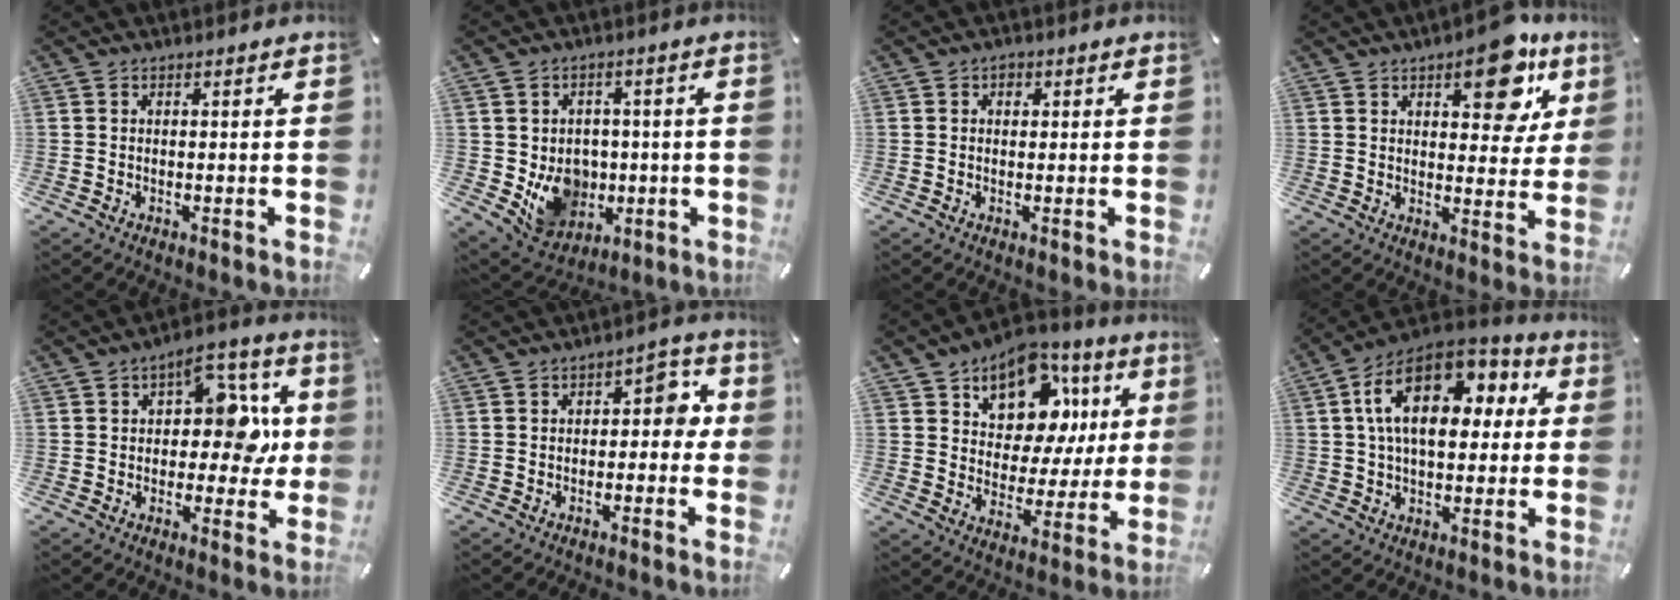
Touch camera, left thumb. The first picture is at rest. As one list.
[{"total": 10.6, "force": [-1.2, 9.8, 4.0], "torque": [-0.069, -0.005, -0.008]}, {"total": 1.3, "force": [0.3, 1.1, 0.6], "torque": [-0.006, 0.004, 0.002]}, {"total": 13.7, "force": [7.1, 6.8, 9.5], "torque": [-0.101, -0.036, 0.112]}, {"total": 12.9, "force": [2.2, 8.2, 9.8], "torque": [-0.114, -0.010, 0.035]}, {"total": 6.0, "force": [0.1, 3.8, 4.7], "torque": [-0.059, 0.009, -0.009]}, {"total": 14.0, "force": [8.6, 9.1, 6.3], "torque": [-0.099, -0.061, 0.151]}, {"total": 17.7, "force": [5.6, 10.8, 12.9], "torque": [-0.243, -0.019, 0.093]}]